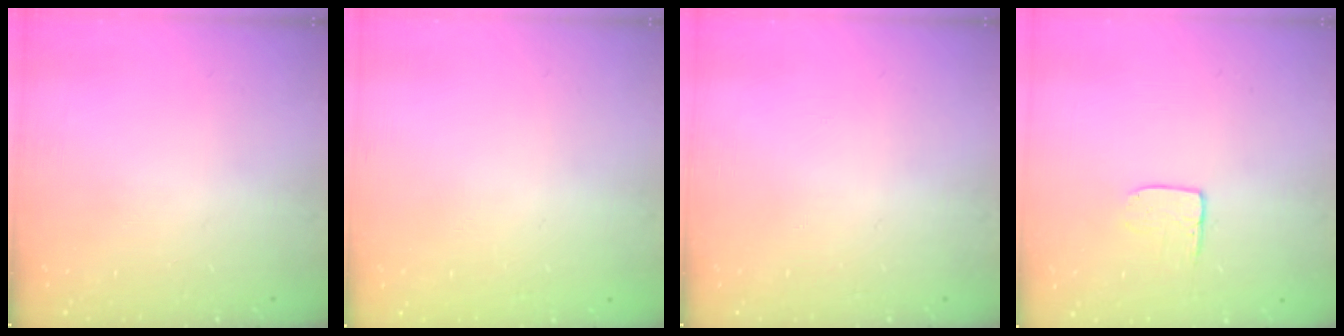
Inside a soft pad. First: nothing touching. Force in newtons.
{"total": 0.0}
{"total": 0.0}
{"total": 6.8, "press": 6.8, "slide": 0.5}